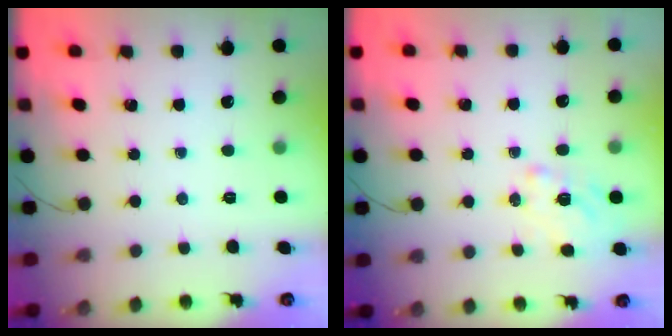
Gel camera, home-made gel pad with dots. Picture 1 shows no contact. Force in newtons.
{"total": 1.4, "press": 1.2, "slide": 0.8}